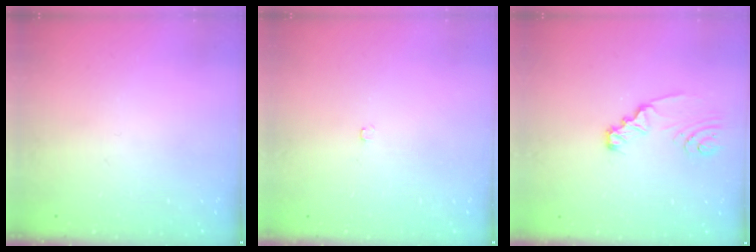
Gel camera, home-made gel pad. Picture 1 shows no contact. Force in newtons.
{"total": 2.1, "press": 2.1, "slide": 0.4}
{"total": 3.1, "press": 3.1, "slide": 0.3}